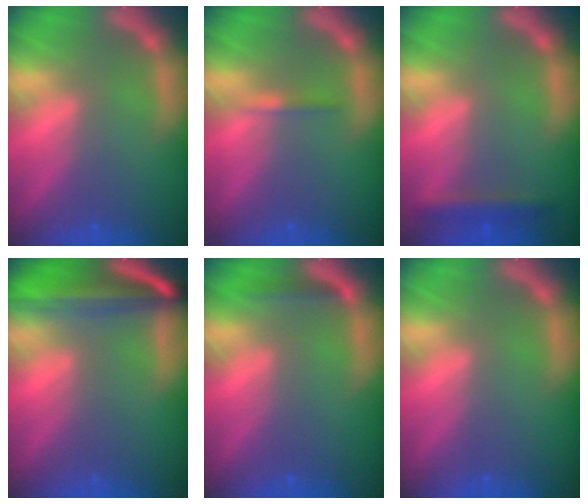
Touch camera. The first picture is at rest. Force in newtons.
{"total": 0.9}
{"total": 2.4}
{"total": 9.0}
{"total": 1.4}
{"total": 0.0}